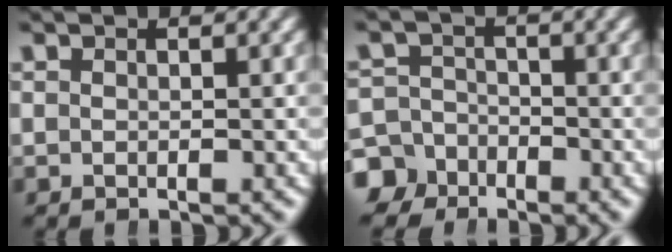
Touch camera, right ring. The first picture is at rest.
{"total": 4.5, "force": [-3.2, 3.2, 0.1], "torque": [0.024, -0.012, -0.060]}